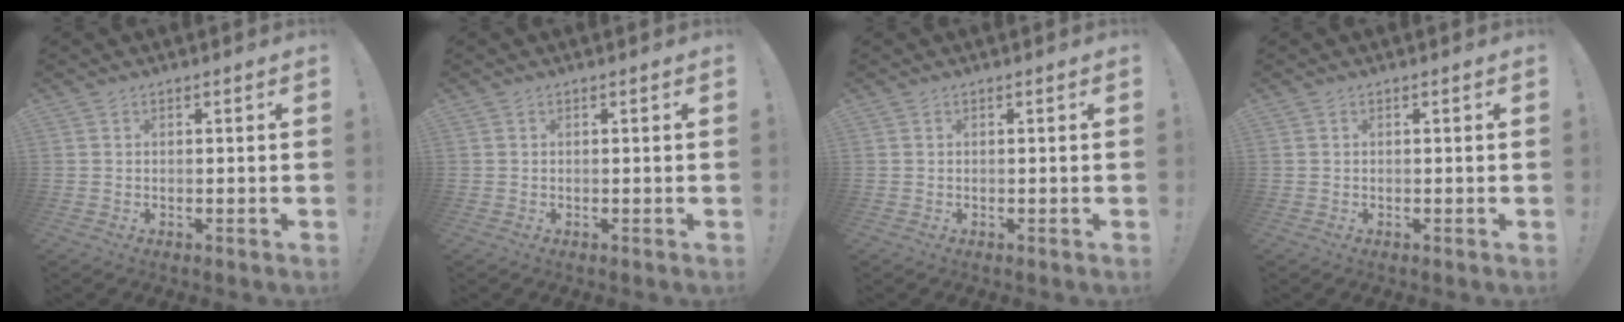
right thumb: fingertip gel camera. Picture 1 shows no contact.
{"total": 0.0}
{"total": 0.0}
{"total": 0.0}